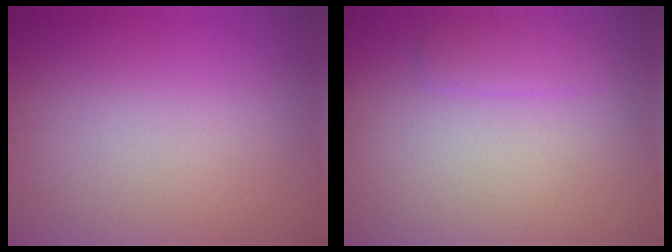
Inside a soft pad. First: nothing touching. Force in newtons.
{"total": 1.5, "press": 1.5, "slide": 0.1}